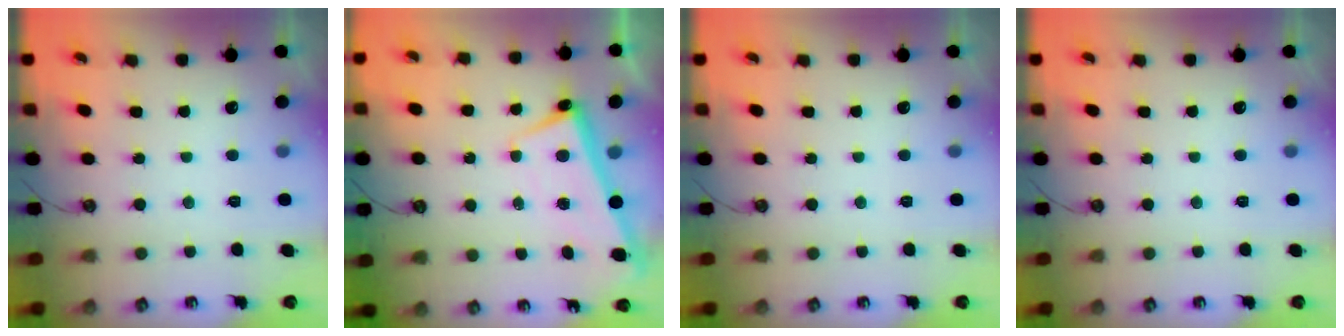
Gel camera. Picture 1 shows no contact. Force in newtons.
{"total": 2.6, "press": 2.6, "slide": 0.3}
{"total": 0.0}
{"total": 0.0}